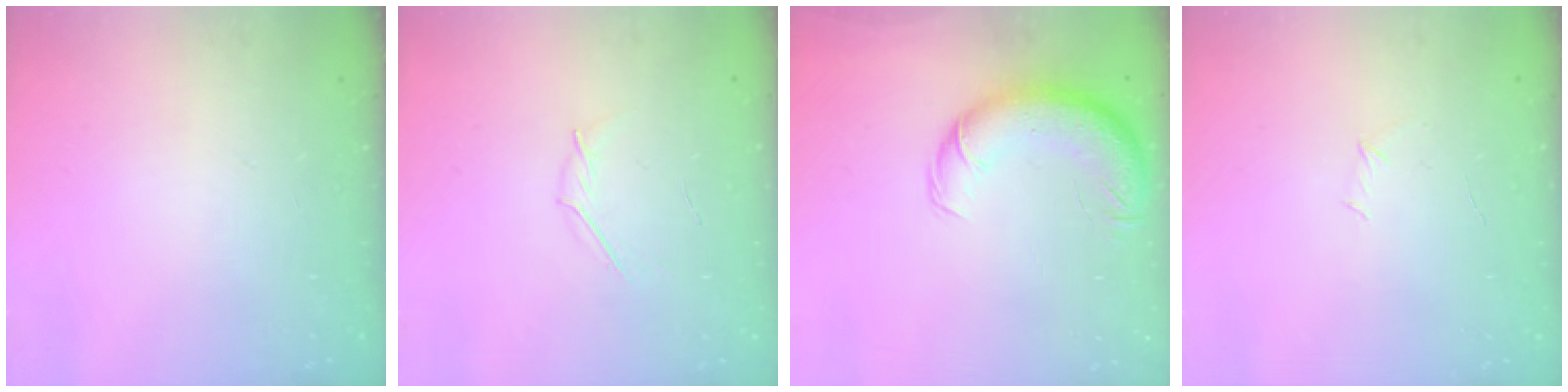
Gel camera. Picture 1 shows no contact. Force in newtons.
{"total": 2.9, "press": 2.8, "slide": 0.9}
{"total": 12.5, "press": 12.1, "slide": 3.0}
{"total": 3.8, "press": 3.6, "slide": 1.0}